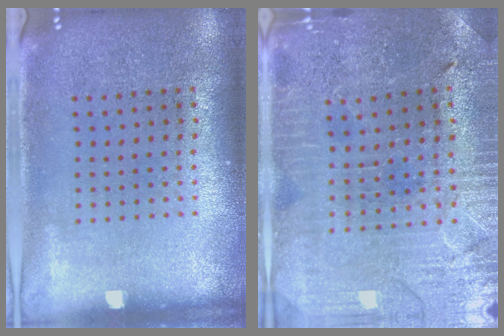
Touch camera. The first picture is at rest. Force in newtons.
{"total": 1.5, "press": 1.4, "slide": 0.2}